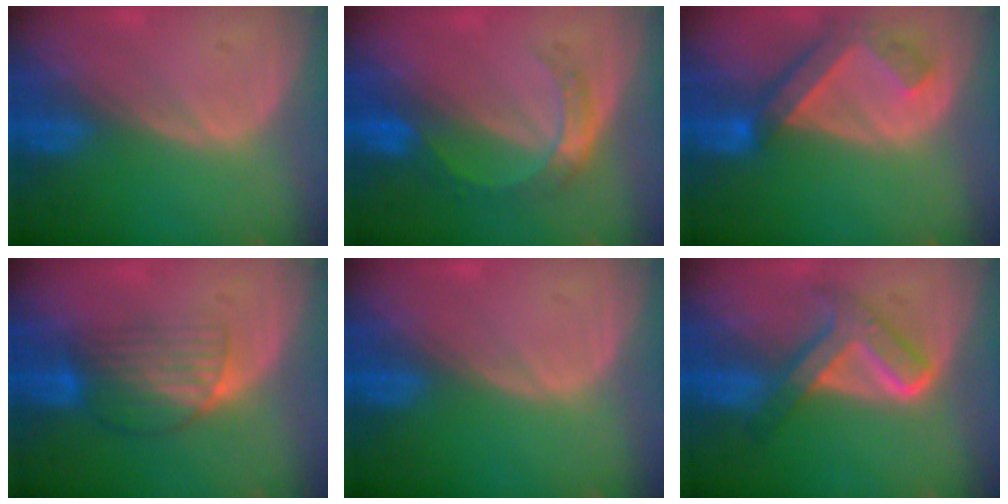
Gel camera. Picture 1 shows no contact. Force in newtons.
{"total": 5.4, "press": 4.9, "slide": 2.2}
{"total": 6.4, "press": 5.8, "slide": 2.8}
{"total": 6.6, "press": 5.6, "slide": 3.4}
{"total": 0.0}
{"total": 6.4, "press": 6.4, "slide": 0.4}